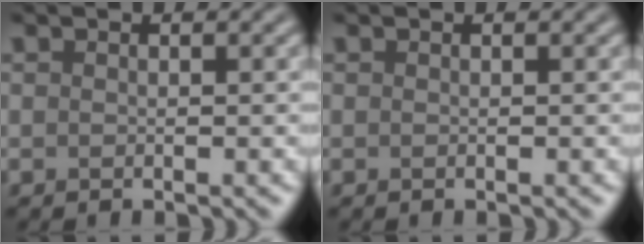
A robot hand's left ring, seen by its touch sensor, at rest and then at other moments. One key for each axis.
{"total": 0.0}